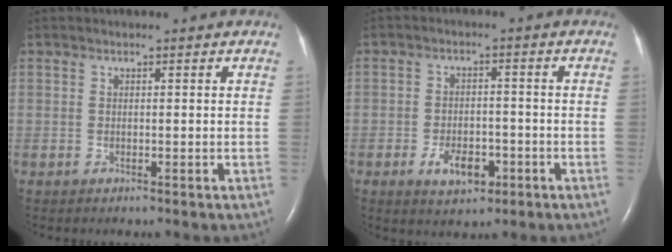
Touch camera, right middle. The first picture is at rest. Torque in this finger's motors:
{"motor_torque": [0.03, -0.01, 0.08, 0.04]}